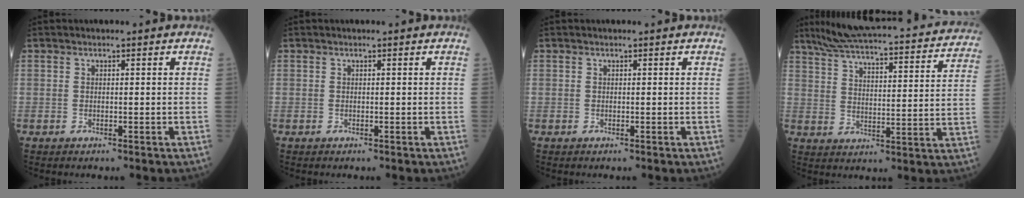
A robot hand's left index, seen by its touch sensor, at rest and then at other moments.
{"total": 0.0}
{"total": 0.0}
{"total": 28.0, "force": [24.9, 4.3, 12.2], "torque": [-0.196, -0.025, 0.312]}